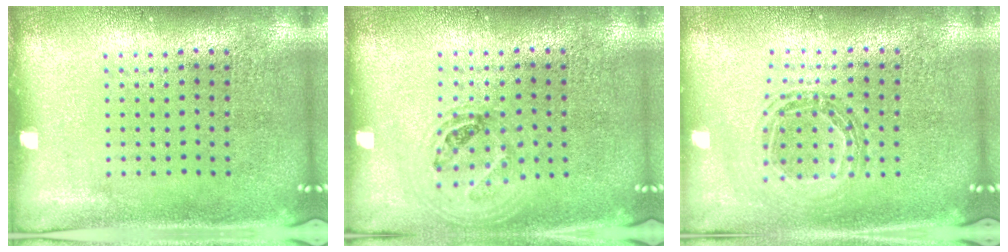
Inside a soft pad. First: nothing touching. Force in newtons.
{"total": 1.1, "press": 1.0, "slide": 0.4}
{"total": 0.8, "press": 0.8, "slide": 0.1}